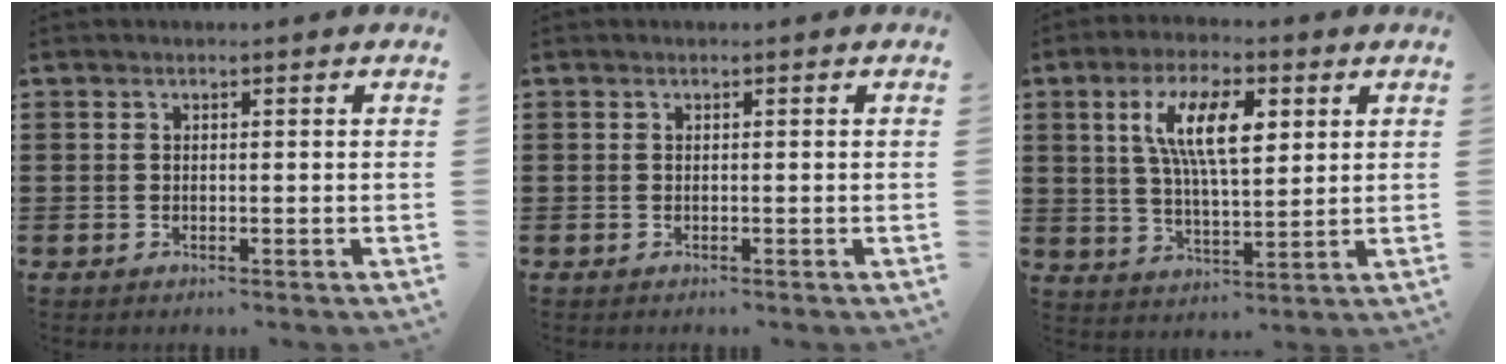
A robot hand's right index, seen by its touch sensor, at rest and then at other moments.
{"total": 0.0}
{"total": 9.8, "force": [3.1, 3.5, 8.6], "torque": [-0.174, 0.013, 0.052]}